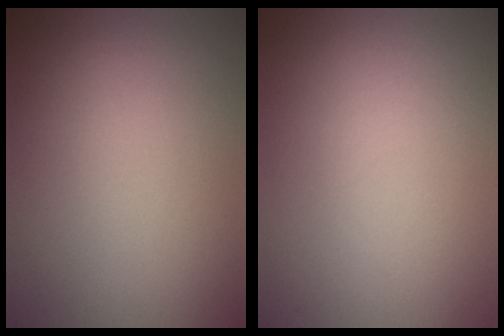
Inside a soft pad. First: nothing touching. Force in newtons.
{"total": 0.0}